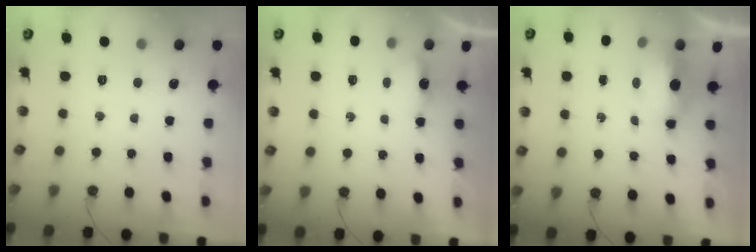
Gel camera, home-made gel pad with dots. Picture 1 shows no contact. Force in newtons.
{"total": 3.4, "press": 3.3, "slide": 0.6}
{"total": 6.9, "press": 6.7, "slide": 1.8}